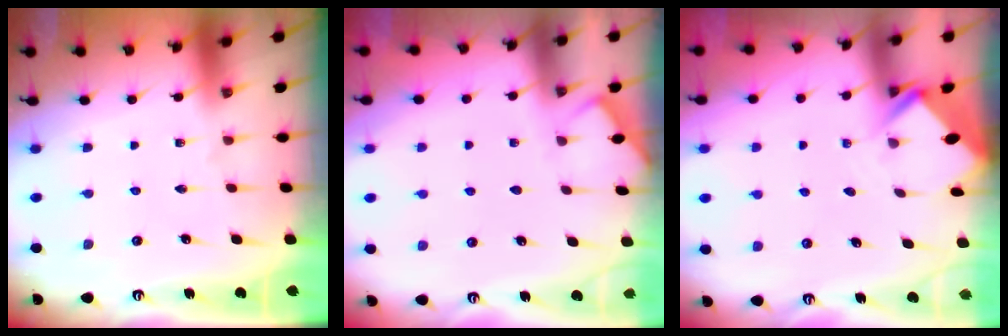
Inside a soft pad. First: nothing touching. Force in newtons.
{"total": 3.0, "press": 2.9, "slide": 0.5}
{"total": 2.7, "press": 2.7, "slide": 0.2}